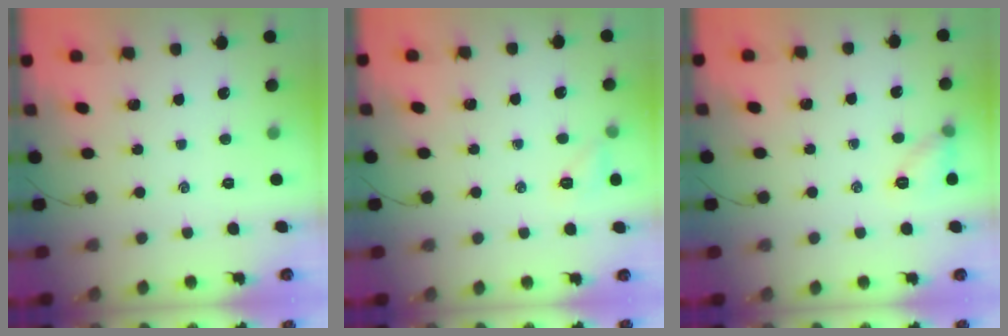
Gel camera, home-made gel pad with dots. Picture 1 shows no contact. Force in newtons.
{"total": 6.2, "press": 6.0, "slide": 1.3}
{"total": 7.3, "press": 7.3, "slide": 0.6}